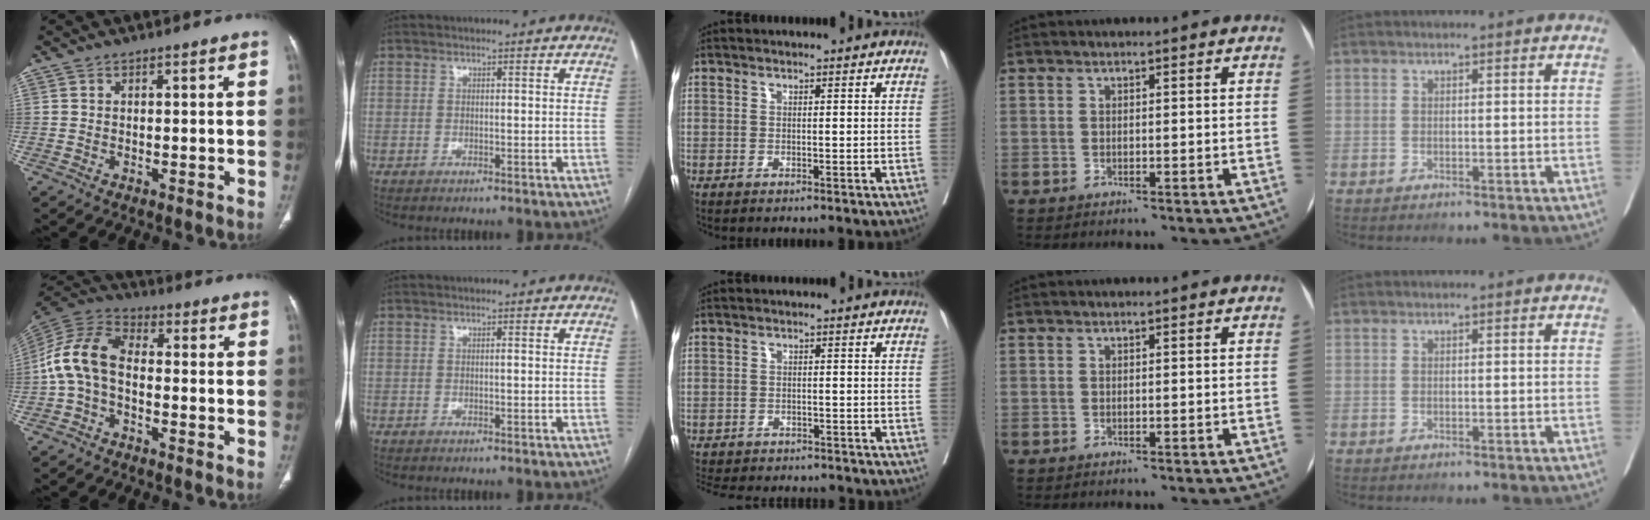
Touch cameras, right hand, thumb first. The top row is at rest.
{"thumb": {"total": 10.8, "force": [-1.7, 6.6, 8.4], "torque": [-0.169, 0.036, -0.047]}, "middle": {"total": 10.2, "force": [-9.0, 3.8, 2.9], "torque": [-0.055, -0.003, -0.115]}}